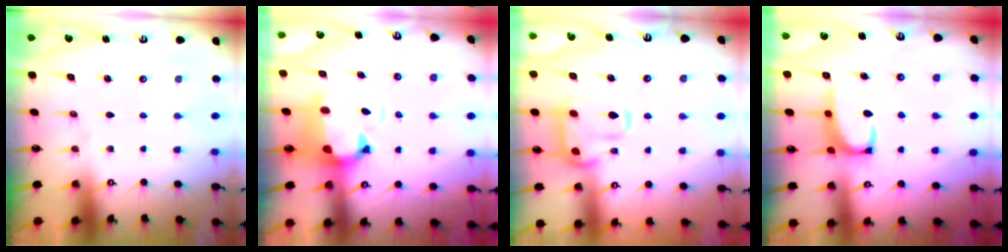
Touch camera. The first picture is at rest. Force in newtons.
{"total": 1.6, "press": 0.9, "slide": 1.4}
{"total": 5.4, "press": 5.1, "slide": 1.6}
{"total": 3.5, "press": 3.4, "slide": 0.7}